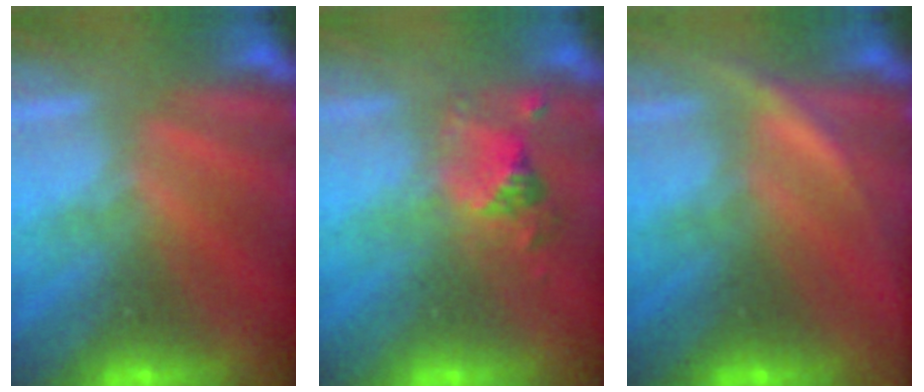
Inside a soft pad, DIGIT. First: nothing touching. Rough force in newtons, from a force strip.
{"total": 2.4}
{"total": 2.9}